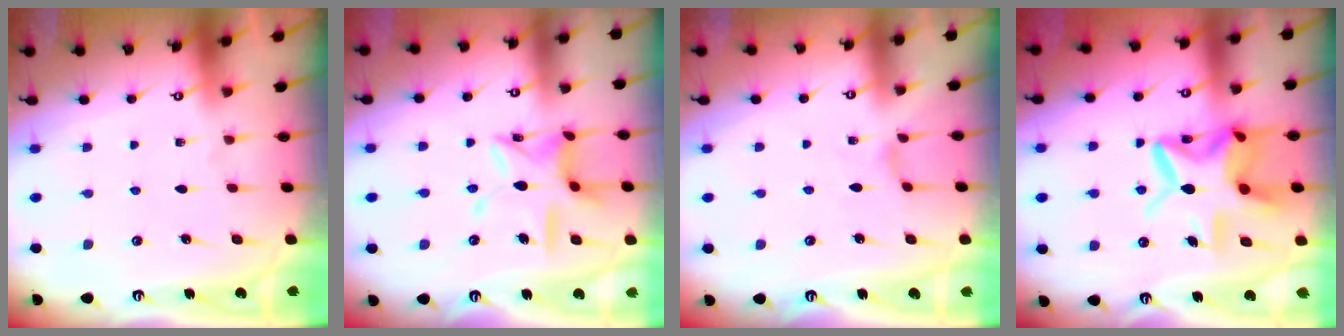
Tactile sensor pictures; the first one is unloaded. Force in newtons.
{"total": 12.3, "press": 12.3, "slide": 0.9}
{"total": 1.1, "press": 1.1, "slide": 0.3}
{"total": 15.1, "press": 15.0, "slide": 1.4}